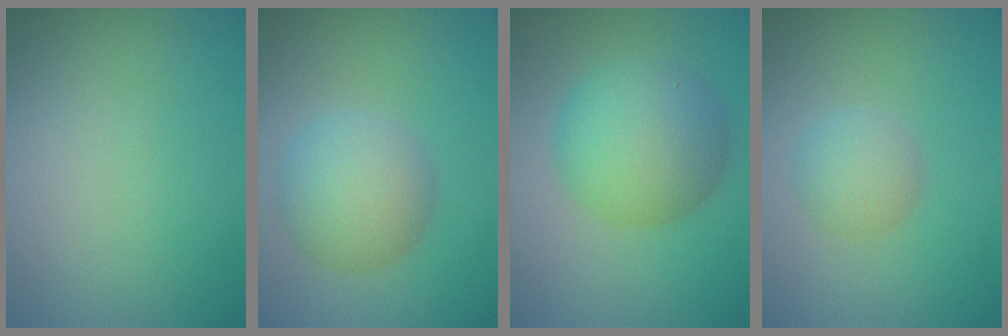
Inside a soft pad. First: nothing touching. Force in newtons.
{"total": 5.1, "press": 5.1, "slide": 0.2}
{"total": 7.4, "press": 7.4, "slide": 0.0}
{"total": 2.4, "press": 2.4, "slide": 0.1}